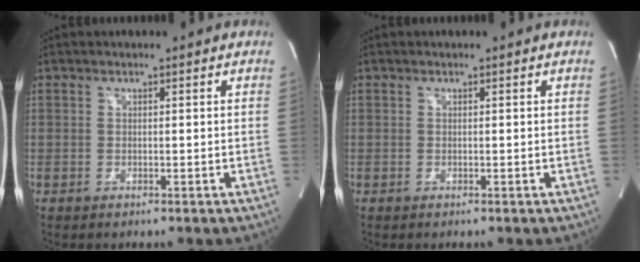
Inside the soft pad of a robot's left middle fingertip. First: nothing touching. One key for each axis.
{"total": 0.0}